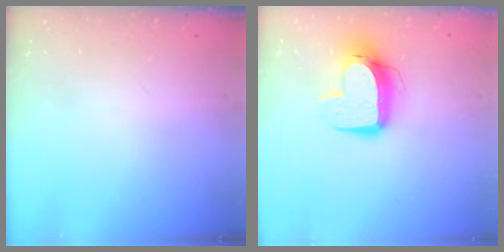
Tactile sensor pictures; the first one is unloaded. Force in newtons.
{"total": 12.3, "press": 12.3, "slide": 1.3}